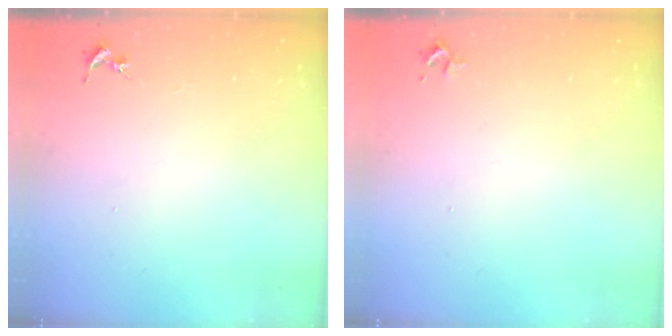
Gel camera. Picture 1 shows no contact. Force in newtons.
{"total": 2.4, "press": 2.4, "slide": 0.3}